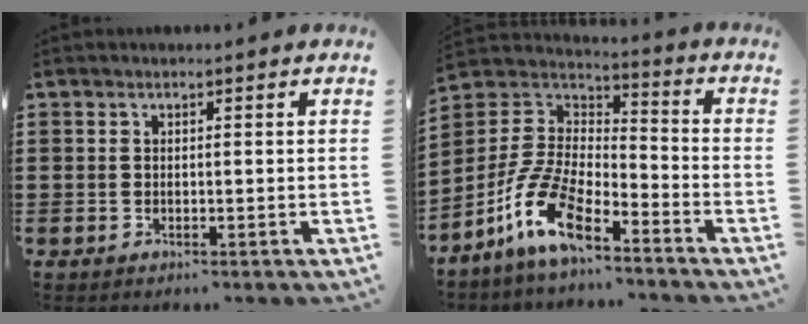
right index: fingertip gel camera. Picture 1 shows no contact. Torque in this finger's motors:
{"motor_torque": [0.08, 0.55, 0.71, 0.20]}